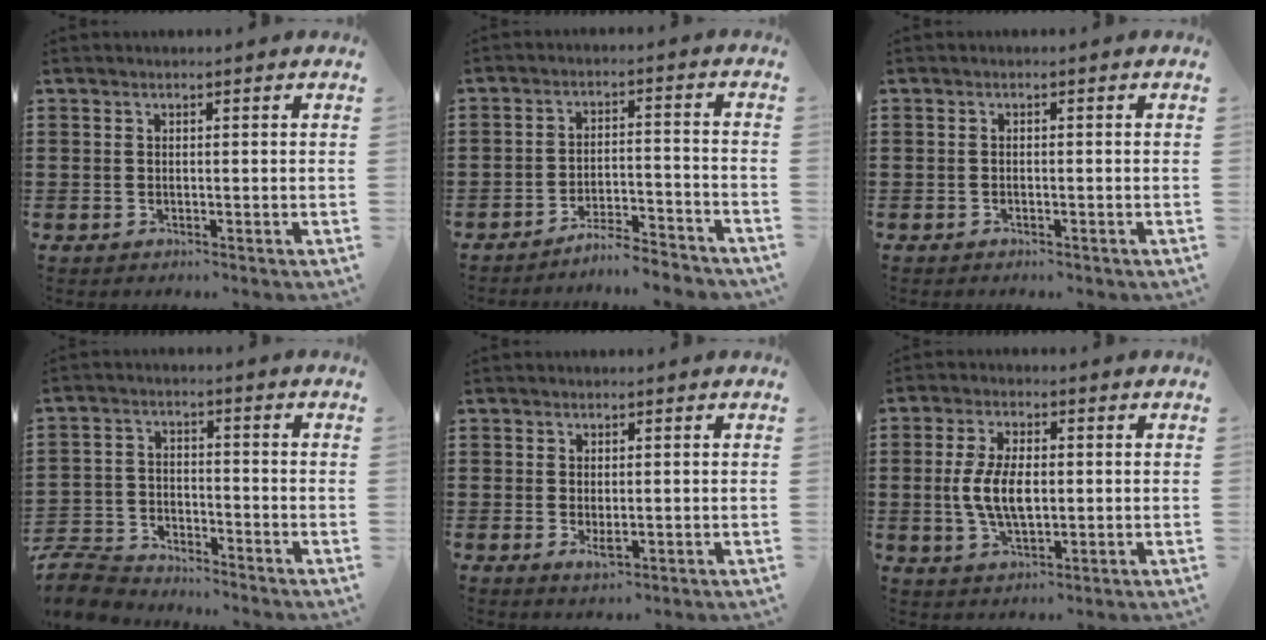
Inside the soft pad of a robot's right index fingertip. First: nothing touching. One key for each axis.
{"total": 5.0, "fx": -4.8, "fy": 0.1, "fz": 1.2, "tx": -0.023, "ty": 0.004, "tz": -0.095}
{"total": 0.8, "fx": -0.8, "fy": 0.1, "fz": 0.2, "tx": -0.005, "ty": -0.003, "tz": -0.015}
{"total": 6.1, "fx": -5.9, "fy": 1.4, "fz": 0.7, "tx": -0.037, "ty": 0.004, "tz": -0.124}
{"total": 1.8, "fx": -0.3, "fy": 0.7, "fz": 1.6, "tx": -0.030, "ty": -0.005, "tz": -0.002}
{"total": 7.0, "fx": -0.2, "fy": 3.3, "fz": 6.2, "tx": -0.136, "ty": 0.002, "tz": -0.009}